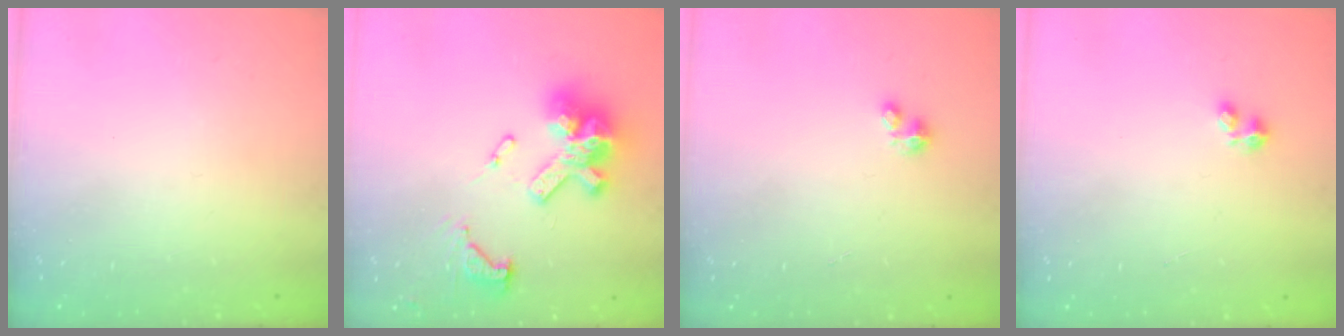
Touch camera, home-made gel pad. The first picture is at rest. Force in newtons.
{"total": 18.5, "press": 18.3, "slide": 2.4}
{"total": 0.9, "press": 0.9, "slide": 0.1}
{"total": 1.5, "press": 1.5, "slide": 0.3}